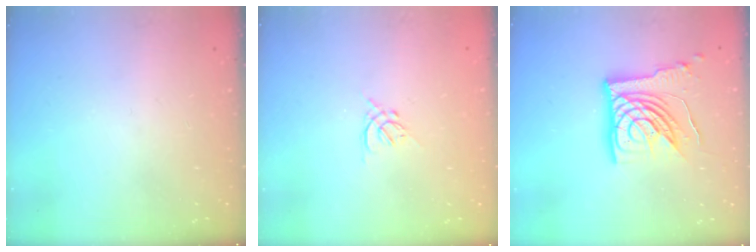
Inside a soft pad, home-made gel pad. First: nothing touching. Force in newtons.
{"total": 1.3, "press": 1.2, "slide": 0.5}
{"total": 15.7, "press": 15.6, "slide": 1.8}